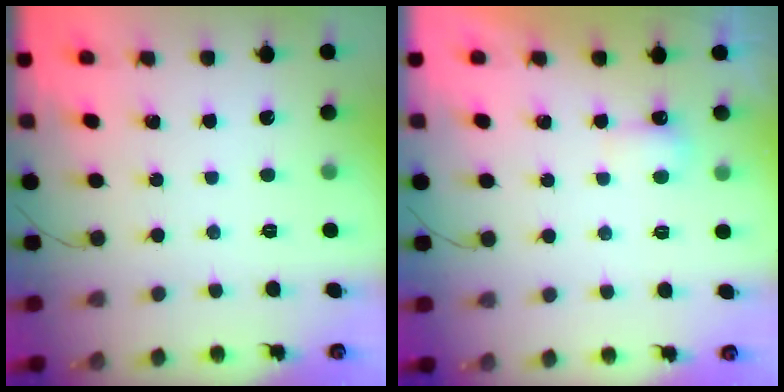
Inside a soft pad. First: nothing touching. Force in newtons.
{"total": 3.4, "press": 3.3, "slide": 0.8}